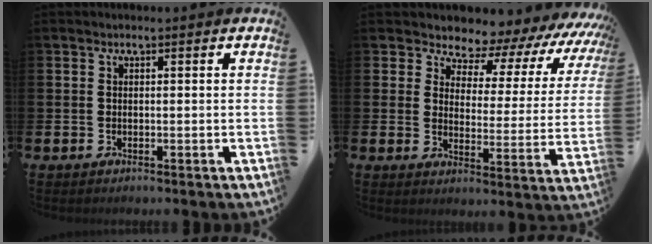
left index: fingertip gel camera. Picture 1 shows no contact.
{"total": 5.9, "force": [5.4, 2.5, 0.5], "torque": [-0.028, -0.062, 0.084]}